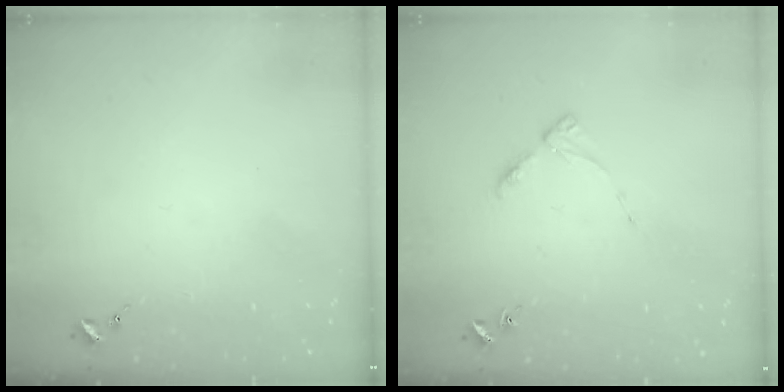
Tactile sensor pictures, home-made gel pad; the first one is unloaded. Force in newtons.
{"total": 4.5, "press": 4.4, "slide": 0.6}